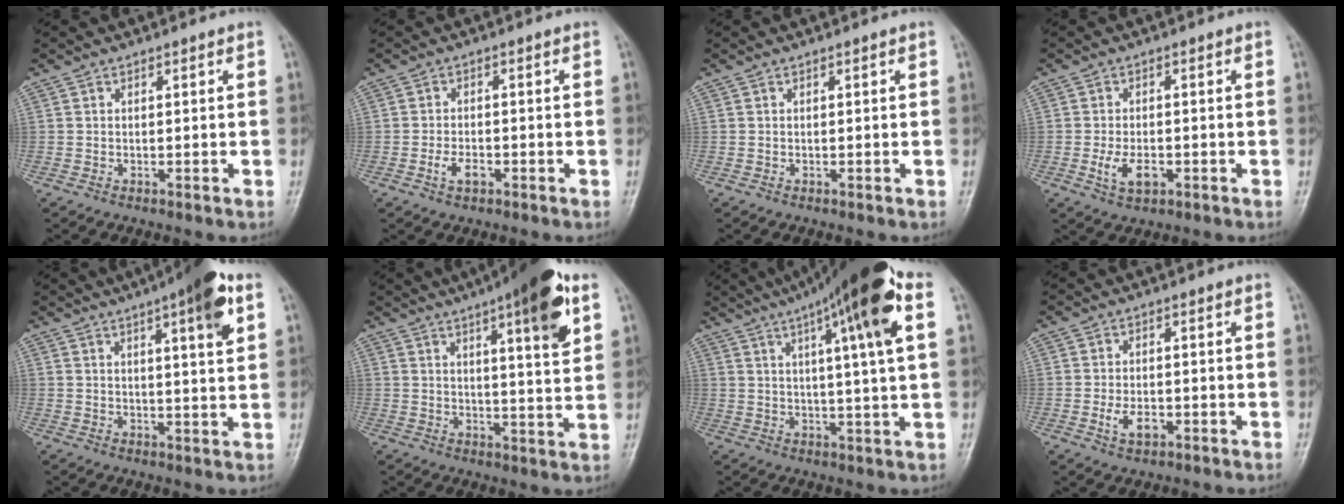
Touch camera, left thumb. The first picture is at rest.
{"total": 3.2, "force": [-1.4, 1.8, 2.2], "torque": [-0.041, 0.008, -0.026]}
{"total": 0.0}
{"total": 4.8, "force": [-1.4, 2.8, 3.7], "torque": [-0.068, 0.000, -0.022]}
{"total": 10.0, "force": [4.8, 1.8, 8.6], "torque": [-0.113, -0.011, 0.062]}
{"total": 14.8, "force": [7.4, 3.1, 12.5], "torque": [-0.161, -0.026, 0.100]}
{"total": 17.9, "force": [7.7, 2.2, 16.0], "torque": [-0.244, 0.010, 0.111]}
{"total": 3.8, "force": [-1.2, 2.3, 2.8], "torque": [-0.050, 0.000, -0.018]}